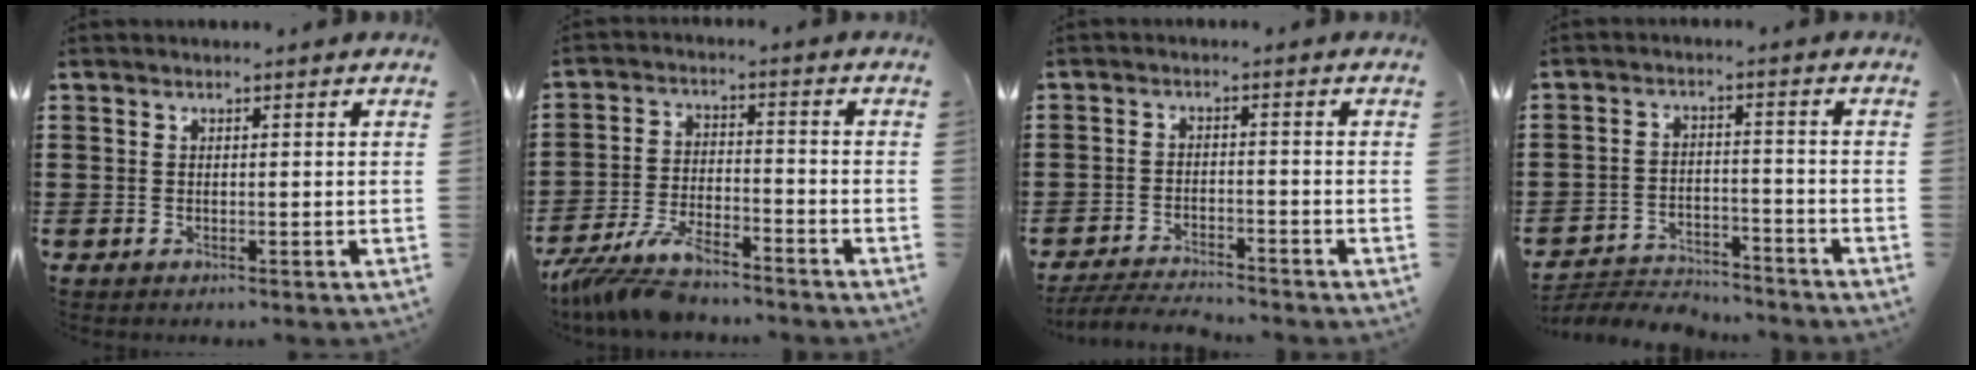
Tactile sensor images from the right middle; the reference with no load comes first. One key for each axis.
{"total": 8.4, "fx": -7.5, "fy": 1.5, "fz": 3.4, "tx": -0.086, "ty": -0.001, "tz": -0.149}
{"total": 3.9, "fx": -3.9, "fy": 0.2, "fz": 0.7, "tx": -0.021, "ty": -0.002, "tz": -0.083}
{"total": 4.2, "fx": -4.1, "fy": 0.8, "fz": 0.4, "tx": -0.012, "ty": 0.008, "tz": -0.089}